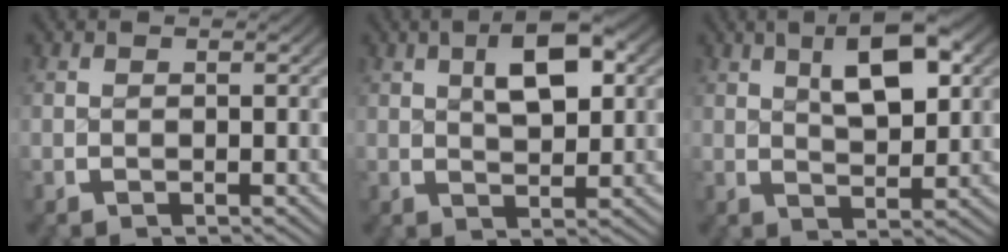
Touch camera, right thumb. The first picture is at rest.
{"total": 5.1, "force": [1.7, 2.3, 4.3], "torque": [-0.062, 0.007, 0.030]}
{"total": 6.1, "force": [2.3, 2.6, 4.9], "torque": [-0.072, 0.007, 0.039]}